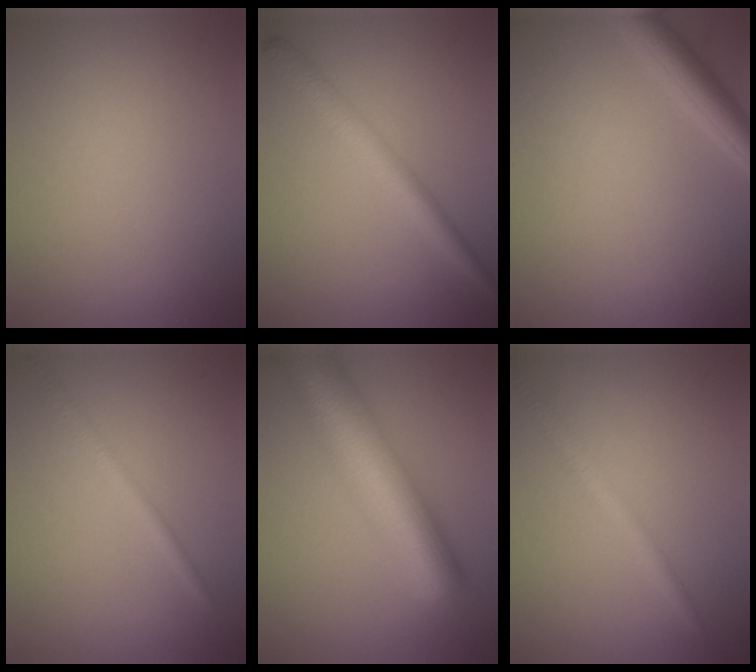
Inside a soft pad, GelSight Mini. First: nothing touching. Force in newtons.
{"total": 3.2, "press": 3.2, "slide": 0.1}
{"total": 3.5, "press": 3.5, "slide": 0.3}
{"total": 1.5, "press": 1.5, "slide": 0.1}
{"total": 10.2, "press": 10.2, "slide": 0.3}
{"total": 2.0, "press": 2.0, "slide": 0.1}